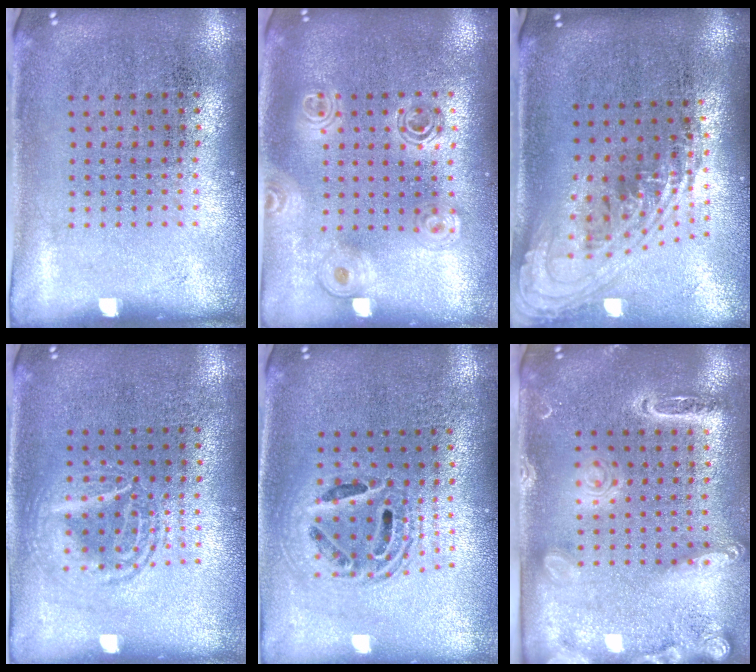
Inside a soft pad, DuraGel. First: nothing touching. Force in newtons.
{"total": 1.6, "press": 1.4, "slide": 0.7}
{"total": 2.4, "press": 1.7, "slide": 1.7}
{"total": 2.6, "press": 2.6, "slide": 0.3}
{"total": 1.7, "press": 1.4, "slide": 1.0}
{"total": 2.2, "press": 1.9, "slide": 1.1}